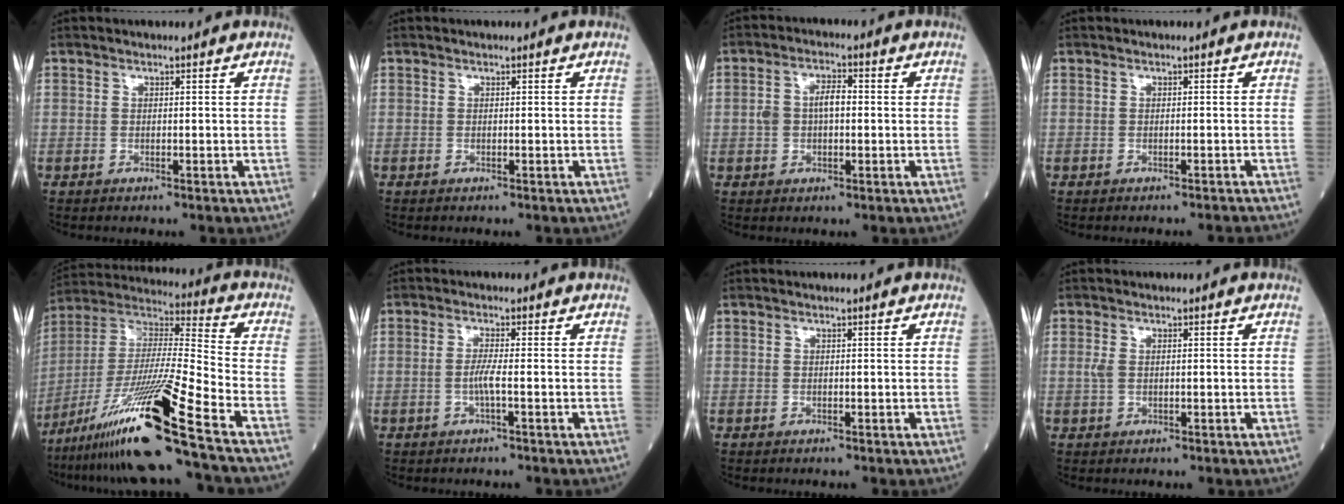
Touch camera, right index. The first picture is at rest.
{"total": 0.0}
{"total": 4.8, "force": [0.1, 2.5, 4.1], "torque": [-0.089, 0.018, 0.003]}
{"total": 2.7, "force": [-2.7, -0.4, 0.5], "torque": [-0.005, -0.009, -0.031]}
{"total": 21.7, "force": [-13.7, -1.8, 16.7], "torque": [-0.339, -0.034, -0.257]}
{"total": 2.1, "force": [-0.6, -0.3, 2.0], "torque": [-0.041, 0.000, -0.014]}
{"total": 0.0}
{"total": 1.7, "force": [0.2, 0.9, 1.4], "torque": [-0.041, 0.006, 0.004]}